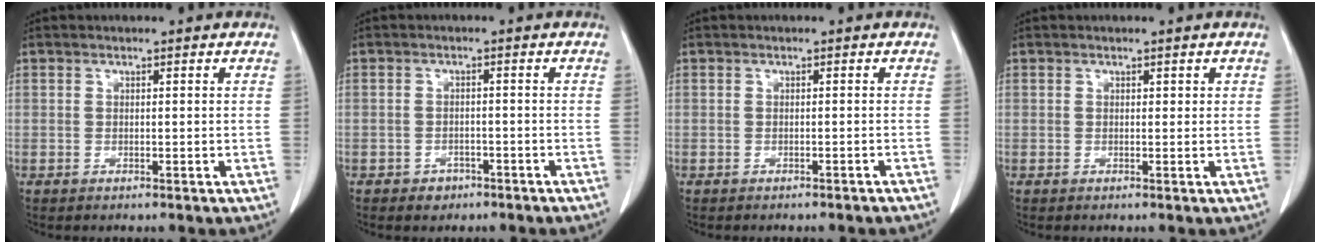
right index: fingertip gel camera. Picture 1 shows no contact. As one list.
[{"total": 2.2, "force": [-1.5, 1.5, 0.5], "torque": [-0.010, 0.006, -0.016]}, {"total": 2.9, "force": [-2.7, 0.1, 1.0], "torque": [-0.016, -0.004, -0.031]}, {"total": 0.7, "force": [0.4, 0.5, 0.4], "torque": [0.001, 0.003, 0.003]}]